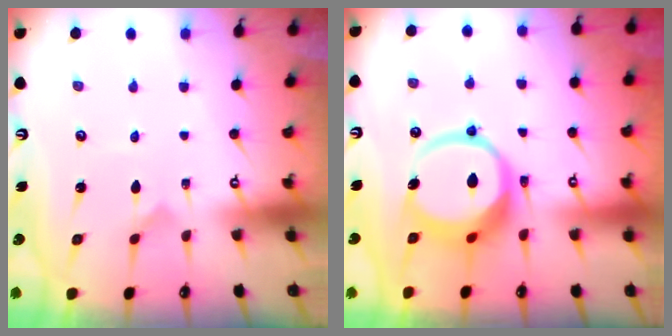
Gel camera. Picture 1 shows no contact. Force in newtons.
{"total": 13.3, "press": 13.1, "slide": 1.9}